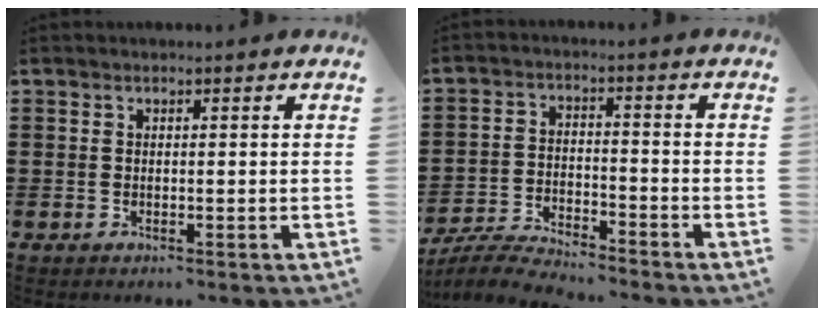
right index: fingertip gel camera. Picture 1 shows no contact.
{"total": 5.5, "force": [-5.4, 0.4, 1.2], "torque": [-0.034, -0.001, -0.107]}